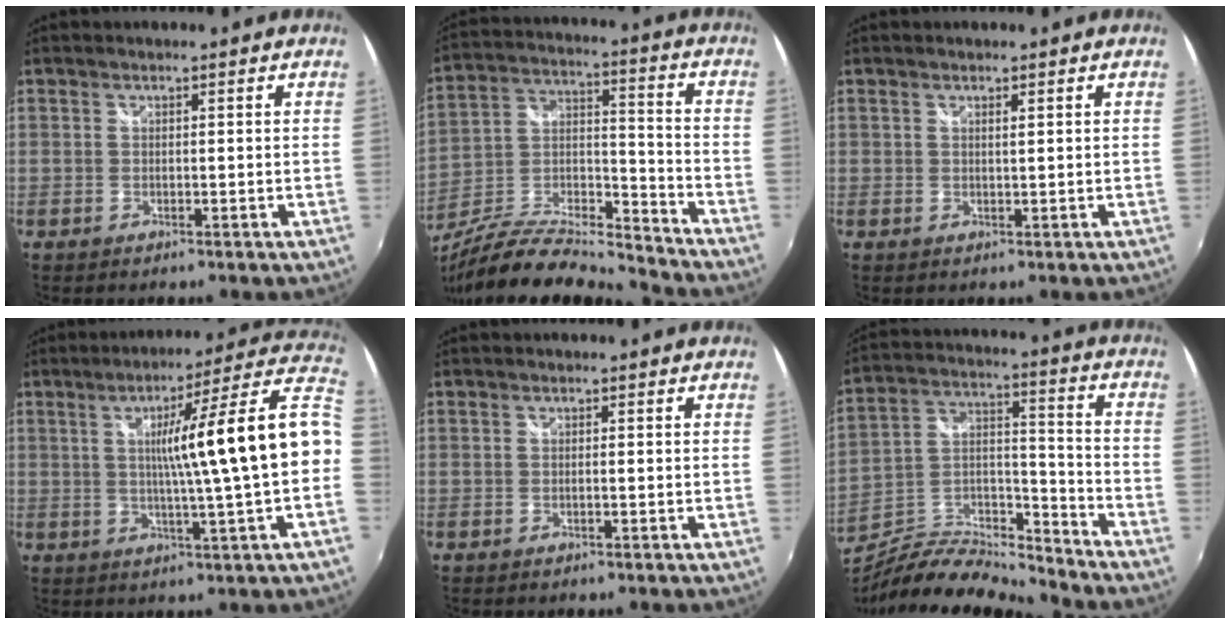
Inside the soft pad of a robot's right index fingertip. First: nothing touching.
{"total": 16.1, "force": [-14.3, 0.7, 7.2], "torque": [-0.146, -0.014, -0.259]}
{"total": 2.0, "force": [0.8, -1.9, -0.2], "torque": [0.013, -0.007, 0.016]}
{"total": 15.7, "force": [1.0, -2.8, 15.4], "torque": [-0.183, 0.007, 0.022]}
{"total": 0.5, "force": [-0.3, 0.0, 0.4], "torque": [-0.008, 0.000, -0.005]}
{"total": 13.2, "force": [-11.9, 1.4, 5.5], "torque": [-0.105, 0.004, -0.221]}